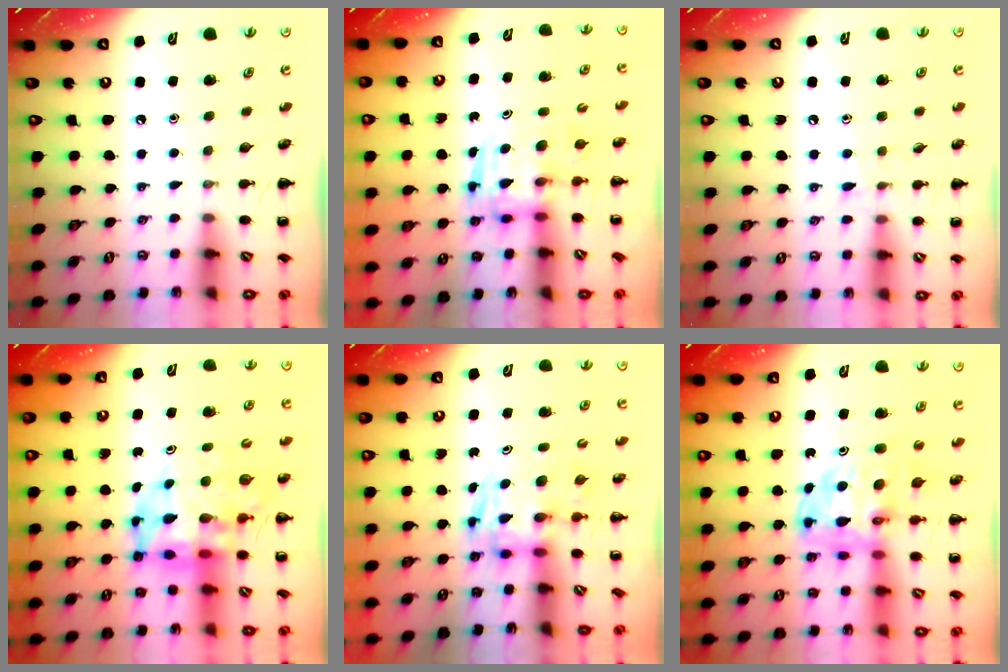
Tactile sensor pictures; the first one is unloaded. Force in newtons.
{"total": 3.1, "press": 3.1, "slide": 0.3}
{"total": 5.4, "press": 4.9, "slide": 2.1}
{"total": 11.0, "press": 10.4, "slide": 3.4}
{"total": 2.9, "press": 2.9, "slide": 0.5}
{"total": 9.6, "press": 9.2, "slide": 2.8}